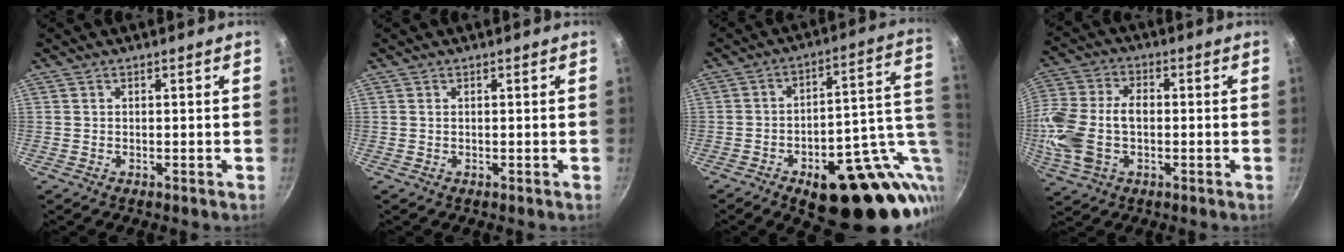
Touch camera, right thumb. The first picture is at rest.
{"total": 0.0}
{"total": 24.5, "force": [-6.0, 11.3, 20.9], "torque": [-0.227, 0.020, -0.072]}
{"total": 15.1, "force": [-1.6, 9.5, 11.6], "torque": [-0.238, 0.027, -0.036]}